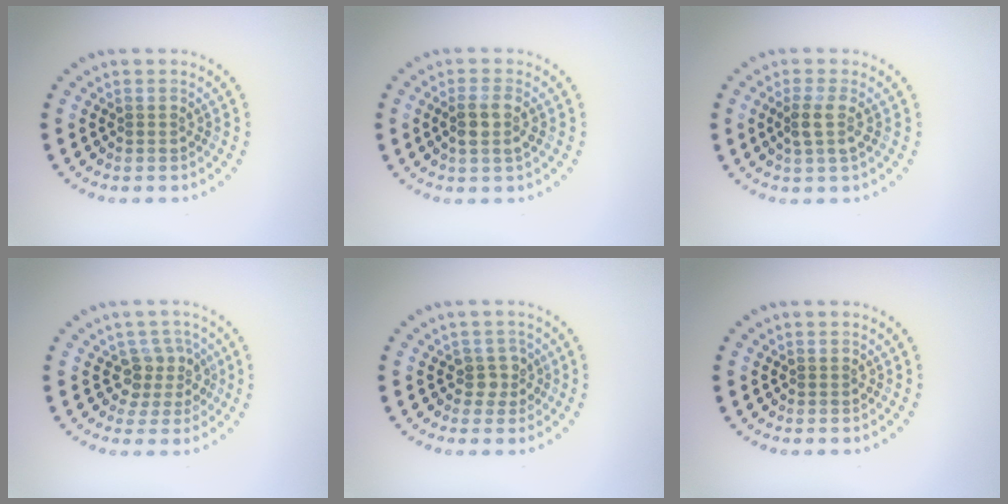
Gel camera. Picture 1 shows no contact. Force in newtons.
{"total": 2.2, "press": 1.9, "slide": 1.0}
{"total": 2.2, "press": 1.8, "slide": 1.3}
{"total": 2.5, "press": 1.9, "slide": 1.6}
{"total": 1.7, "press": 1.4, "slide": 1.0}
{"total": 0.0}